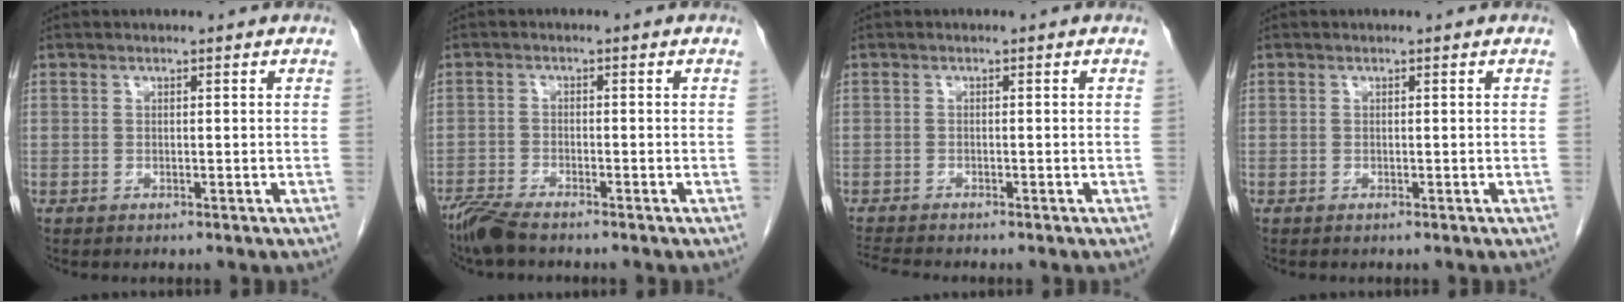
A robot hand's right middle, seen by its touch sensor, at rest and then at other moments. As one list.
[{"total": 4.1, "force": [-3.6, 0.3, 2.0], "torque": [-0.044, -0.014, -0.071]}, {"total": 3.3, "force": [-3.1, 0.0, 1.2], "torque": [-0.023, -0.012, -0.053]}, {"total": 0.0}]